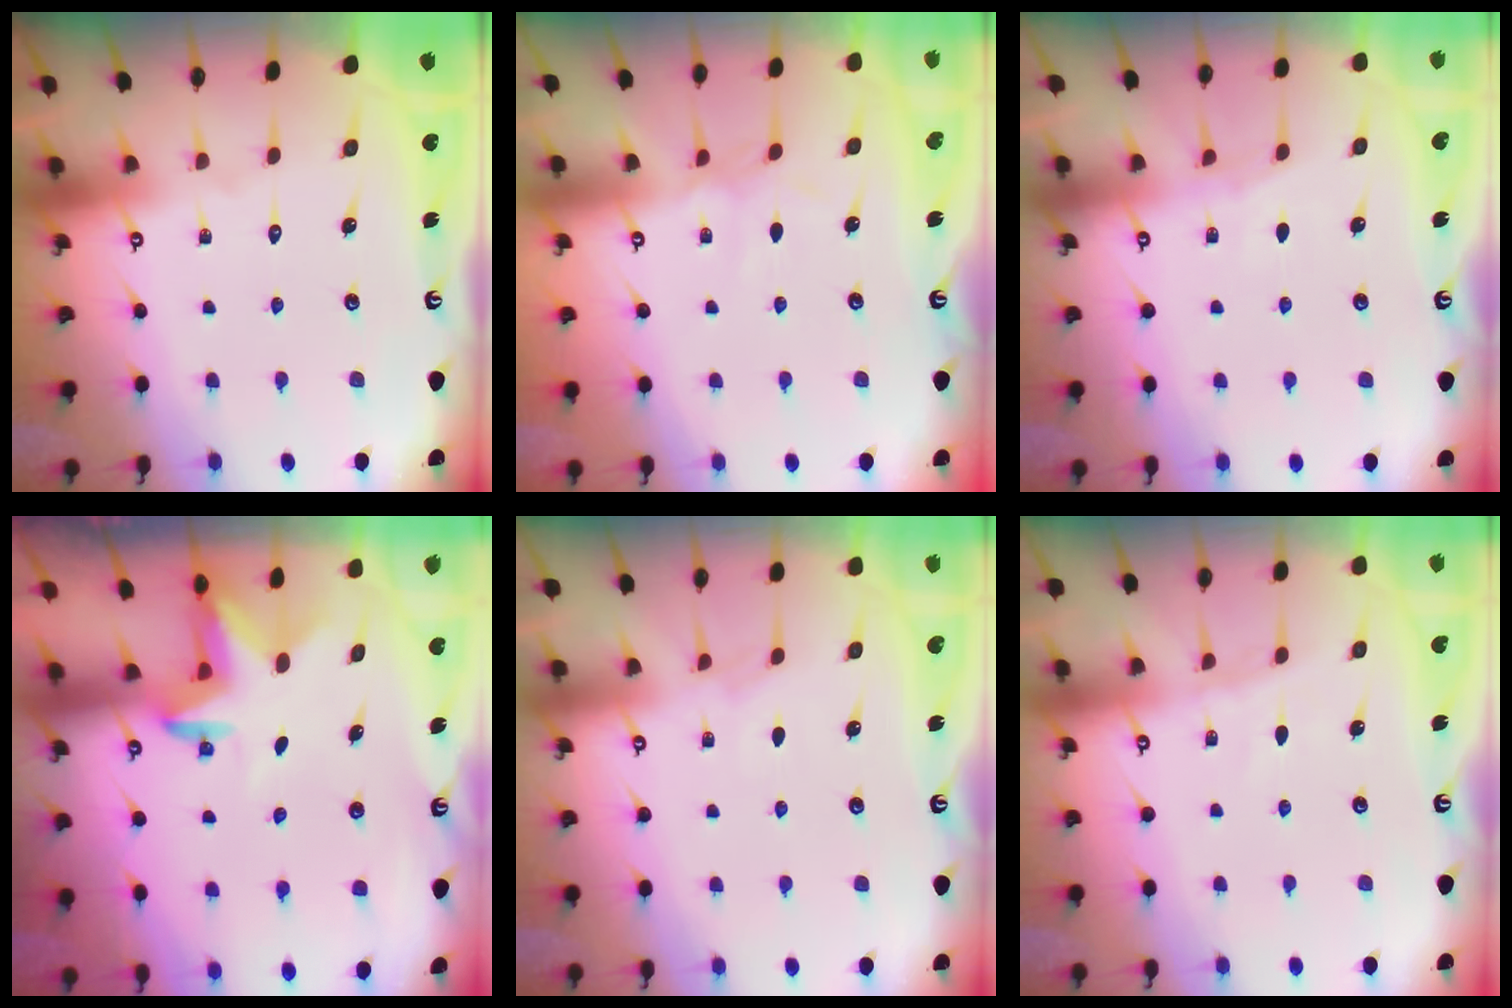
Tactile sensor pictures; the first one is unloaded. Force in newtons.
{"total": 1.7, "press": 1.6, "slide": 0.4}
{"total": 3.8, "press": 3.7, "slide": 0.5}
{"total": 3.1, "press": 3.0, "slide": 0.8}
{"total": 1.5, "press": 1.4, "slide": 0.3}
{"total": 4.4, "press": 4.3, "slide": 0.5}